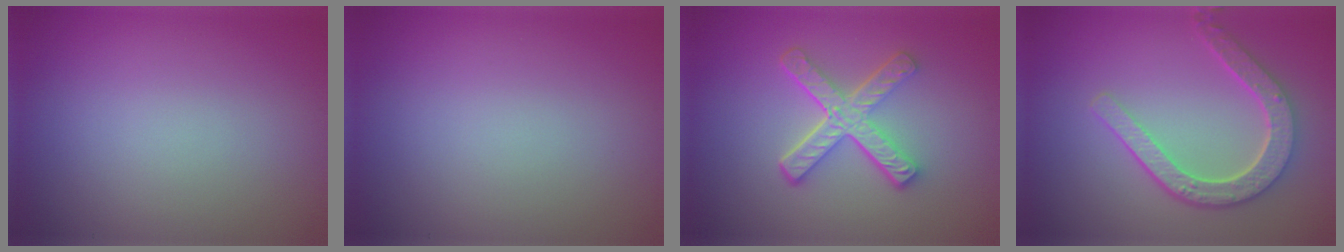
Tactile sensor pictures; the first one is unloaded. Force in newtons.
{"total": 0.0}
{"total": 5.2, "press": 3.9, "slide": 3.5}
{"total": 5.1, "press": 4.0, "slide": 3.2}